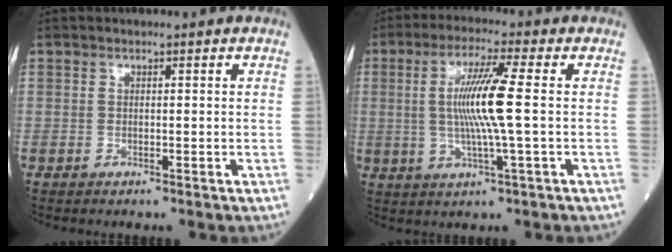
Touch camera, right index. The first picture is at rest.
{"total": 9.3, "force": [0.4, -0.7, 9.2], "torque": [-0.185, -0.001, 0.007]}